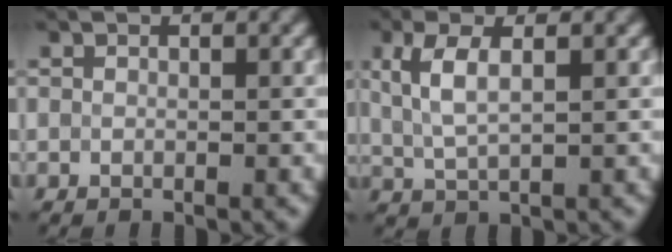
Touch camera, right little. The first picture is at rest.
{"total": 3.4, "force": [1.3, 1.1, 2.9], "torque": [-0.075, 0.010, 0.031]}